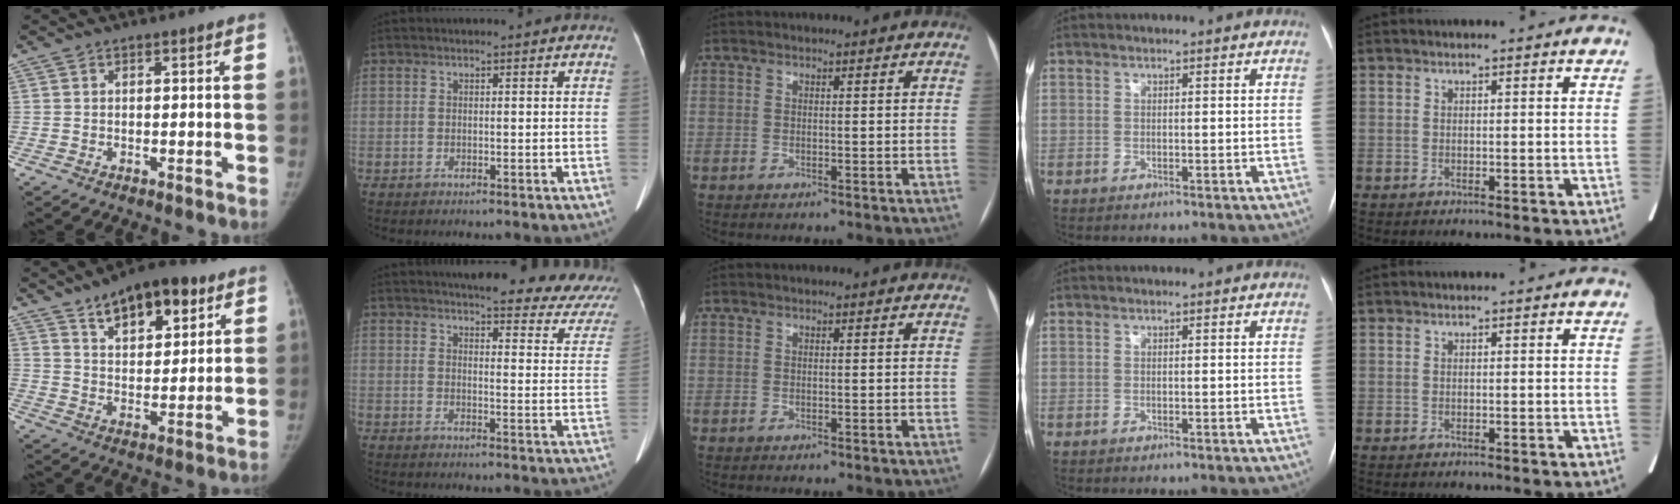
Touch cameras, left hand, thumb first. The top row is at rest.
{"thumb": {"total": 14.0, "force": [8.1, 6.7, 9.2], "torque": [-0.099, -0.033, 0.127]}, "index": {"total": 22.0, "force": [19.5, 4.5, 9.0], "torque": [-0.092, -0.045, 0.203]}}